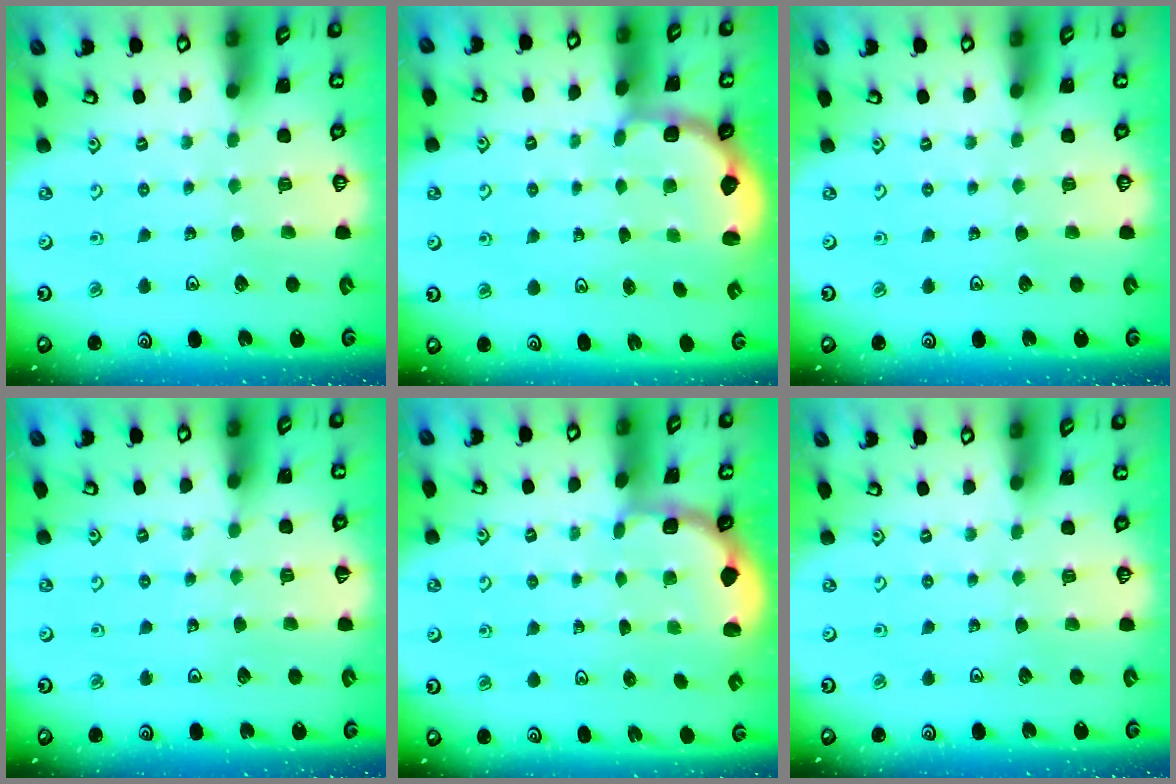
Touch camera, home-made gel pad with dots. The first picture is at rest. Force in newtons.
{"total": 2.7, "press": 2.0, "slide": 1.8}
{"total": 0.0}
{"total": 2.0, "press": 2.0, "slide": 0.2}
{"total": 1.8, "press": 1.6, "slide": 0.7}
{"total": 0.0}